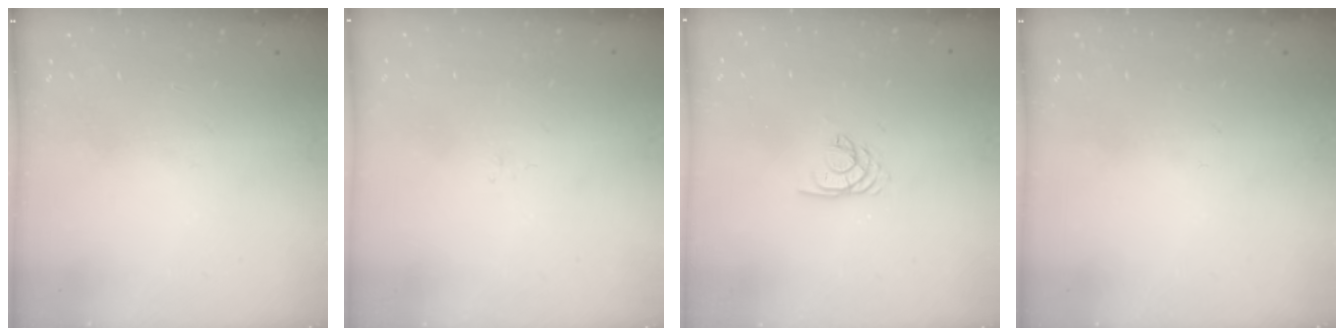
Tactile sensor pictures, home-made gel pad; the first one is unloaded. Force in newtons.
{"total": 1.6, "press": 1.5, "slide": 0.3}
{"total": 2.7, "press": 2.7, "slide": 0.1}
{"total": 0.0}